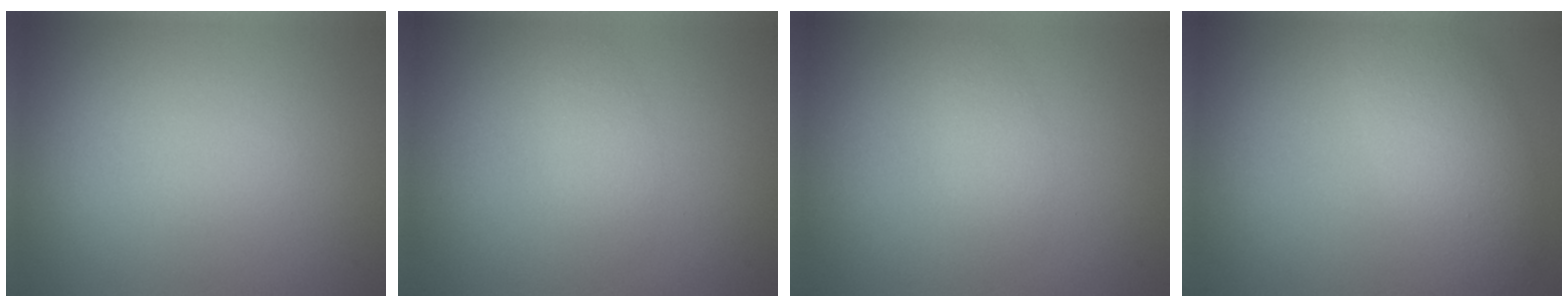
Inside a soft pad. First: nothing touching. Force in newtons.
{"total": 1.4, "press": 1.4, "slide": 0.0}
{"total": 1.4, "press": 1.4, "slide": 0.0}
{"total": 4.6, "press": 4.6, "slide": 0.2}